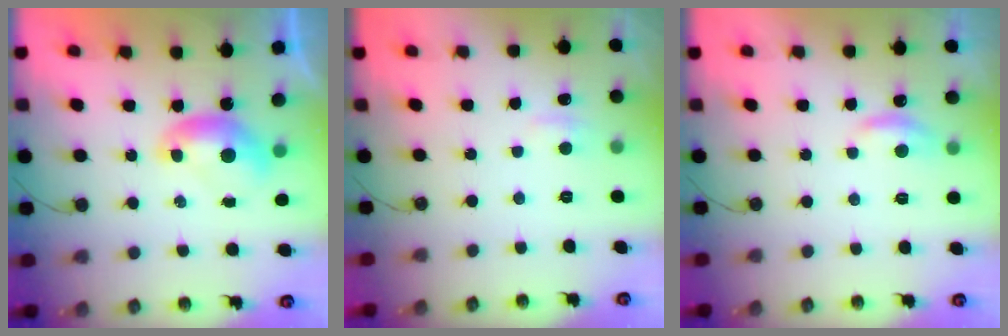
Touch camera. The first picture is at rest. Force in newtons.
{"total": 1.6, "press": 1.4, "slide": 0.7}
{"total": 1.6, "press": 1.5, "slide": 0.5}